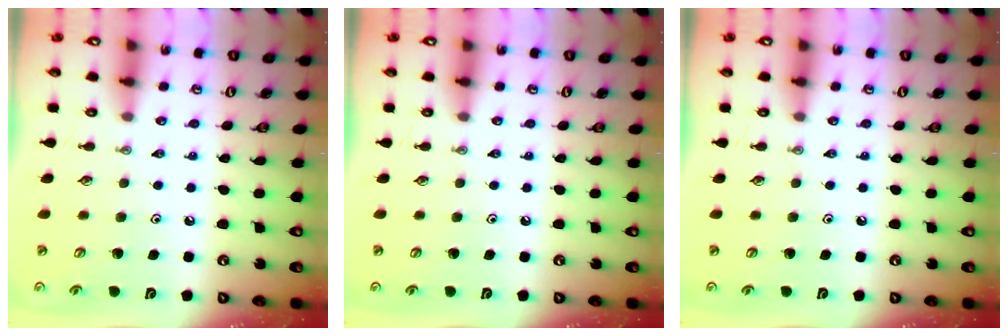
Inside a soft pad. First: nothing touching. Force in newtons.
{"total": 0.0}
{"total": 0.0}